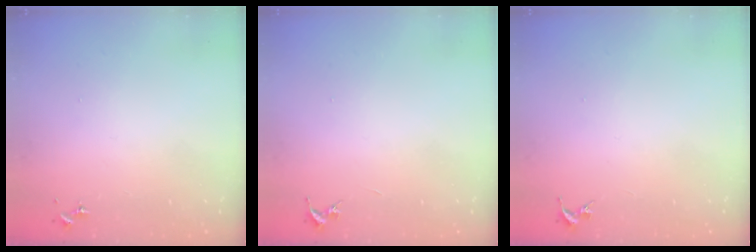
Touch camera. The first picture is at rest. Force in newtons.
{"total": 0.0}
{"total": 0.0}